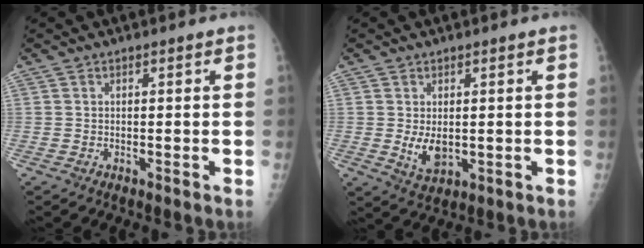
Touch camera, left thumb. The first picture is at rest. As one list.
[{"total": 4.4, "force": [0.2, 2.5, 3.6], "torque": [-0.055, -0.013, 0.016]}]